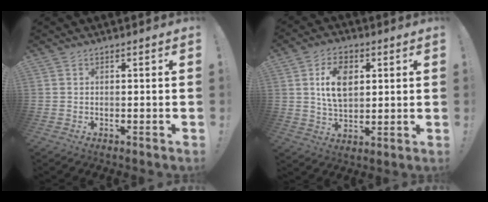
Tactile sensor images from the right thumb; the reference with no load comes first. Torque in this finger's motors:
{"motor_torque": [-0.08, 0.58, 0.24, 0.63, 0.27]}